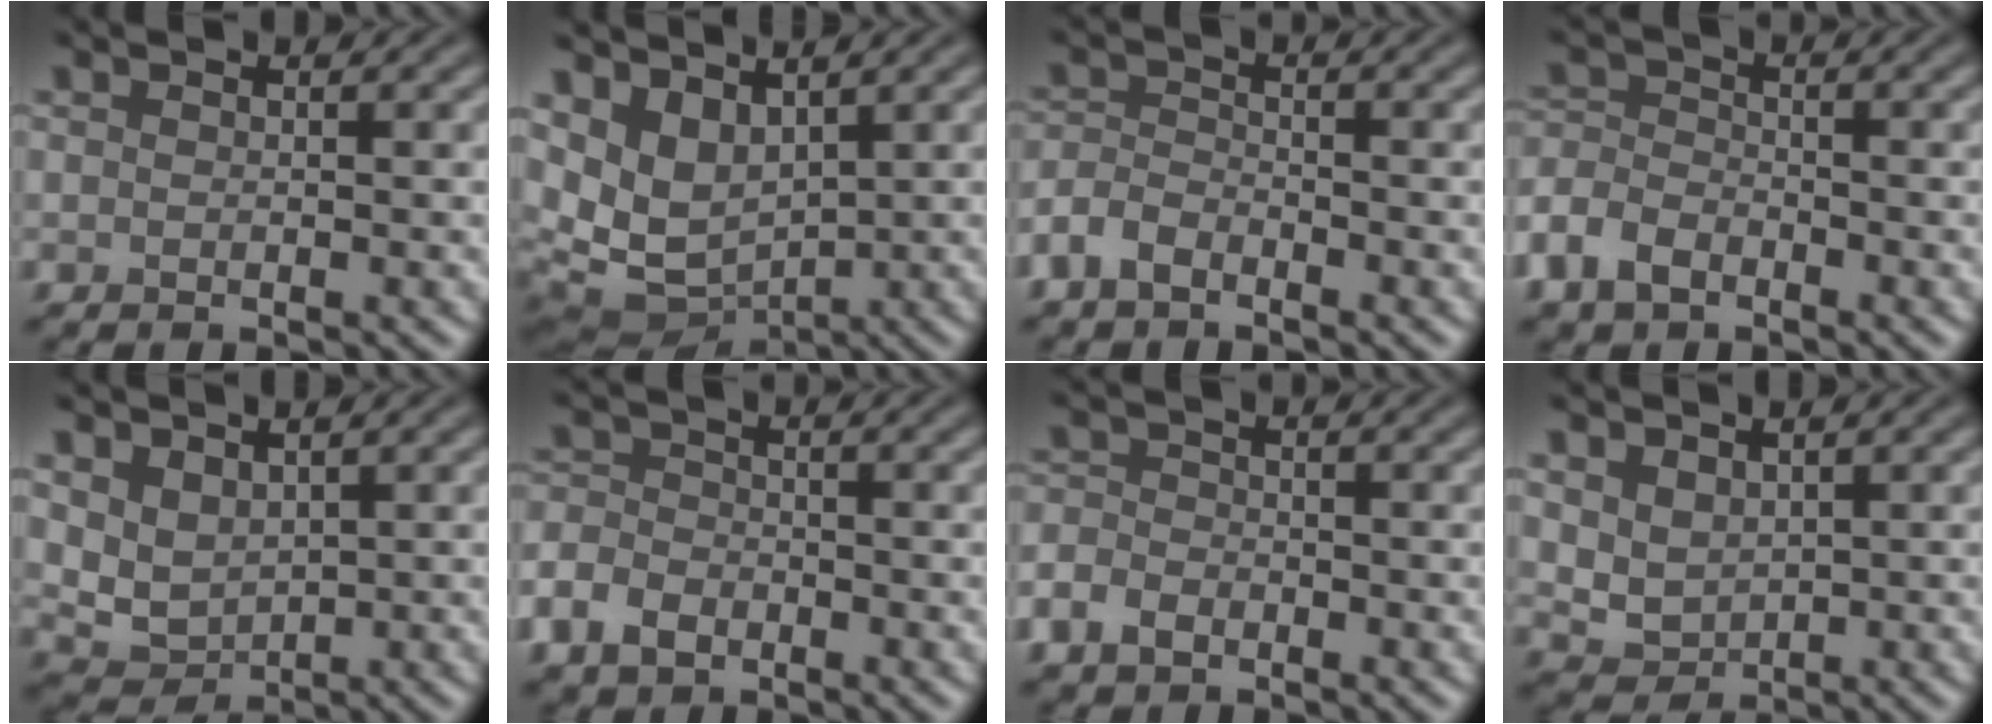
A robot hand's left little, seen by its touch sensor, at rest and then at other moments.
{"total": 6.3, "force": [1.8, 4.2, 4.4], "torque": [-0.098, -0.017, 0.051]}
{"total": 2.6, "force": [-1.9, 1.2, 1.3], "torque": [-0.028, 0.001, -0.049]}
{"total": 4.0, "force": [-2.6, 2.2, 2.0], "torque": [-0.045, 0.000, -0.066]}
{"total": 3.2, "force": [1.3, 2.2, 1.9], "torque": [-0.045, -0.009, 0.031]}
{"total": 3.7, "force": [-2.0, 2.5, 1.8], "torque": [-0.041, -0.003, -0.050]}
{"total": 2.5, "force": [-1.5, 1.7, 1.2], "torque": [-0.023, -0.002, -0.040]}
{"total": 2.7, "force": [1.1, 1.9, 1.5], "torque": [-0.036, -0.007, 0.029]}